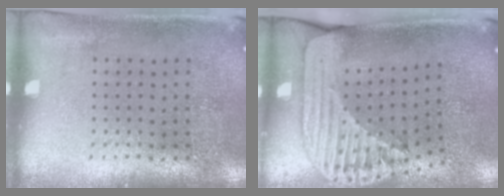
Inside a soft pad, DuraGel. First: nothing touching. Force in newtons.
{"total": 2.6, "press": 1.8, "slide": 1.9}